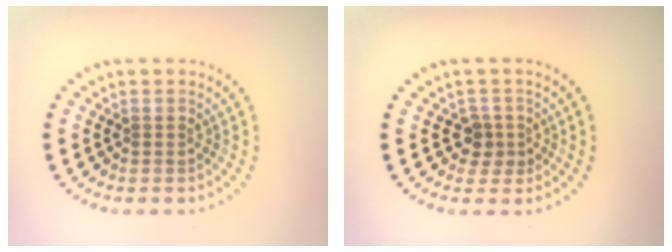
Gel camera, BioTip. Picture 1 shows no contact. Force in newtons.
{"total": 1.9, "press": 1.5, "slide": 1.1}